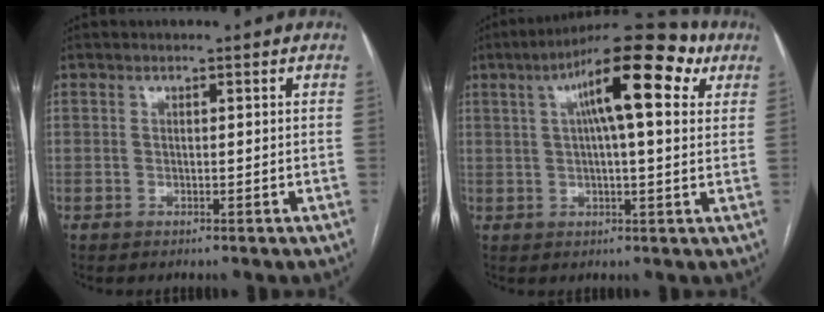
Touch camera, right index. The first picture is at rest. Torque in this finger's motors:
{"motor_torque": [1.78, 0.36, 0.97, 0.21]}